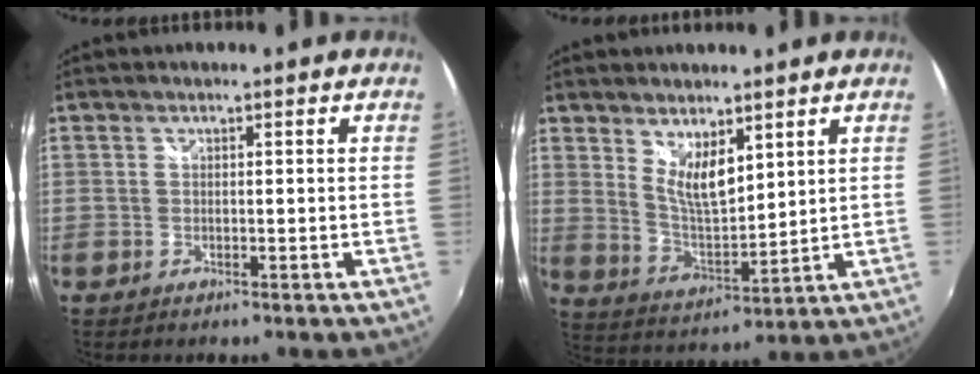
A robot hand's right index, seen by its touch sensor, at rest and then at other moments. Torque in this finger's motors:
{"motor_torque": [0.08, -0.01, 0.04, 0.02]}